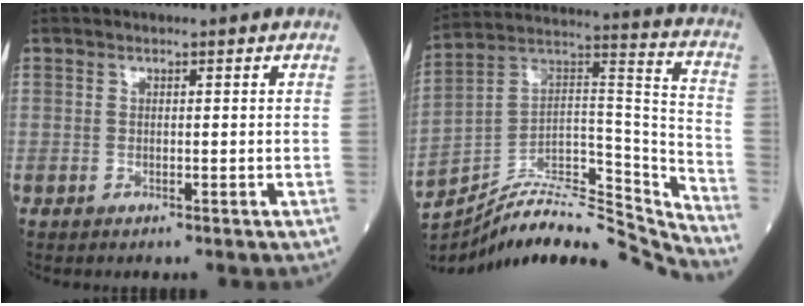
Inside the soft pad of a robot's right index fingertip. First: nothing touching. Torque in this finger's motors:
{"motor_torque": [-0.45, -0.49, -0.04, 0.02]}